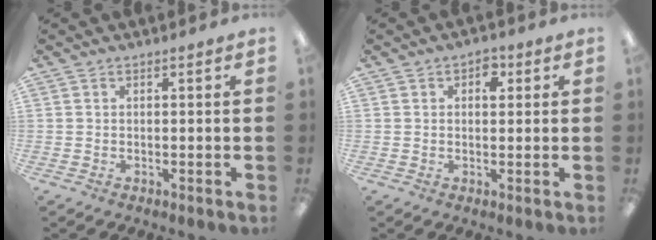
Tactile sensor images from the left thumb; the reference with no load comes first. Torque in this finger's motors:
{"motor_torque": [-0.09, 0.03, -0.36, 0.30, 0.00]}